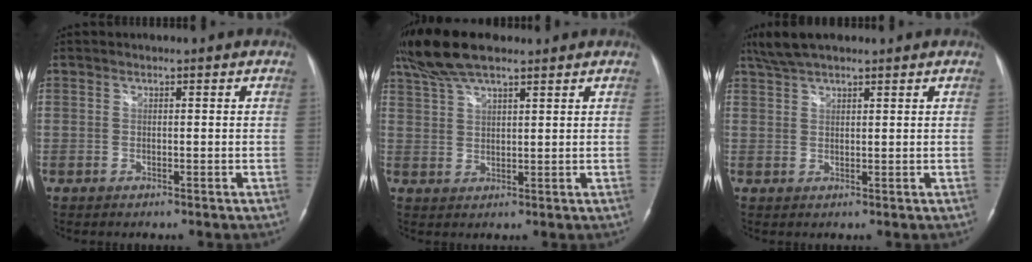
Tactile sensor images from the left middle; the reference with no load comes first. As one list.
[{"total": 8.6, "force": [7.0, 1.8, 4.8], "torque": [-0.103, 0.029, 0.132]}, {"total": 5.5, "force": [4.5, 1.3, 2.9], "torque": [-0.064, 0.023, 0.086]}]